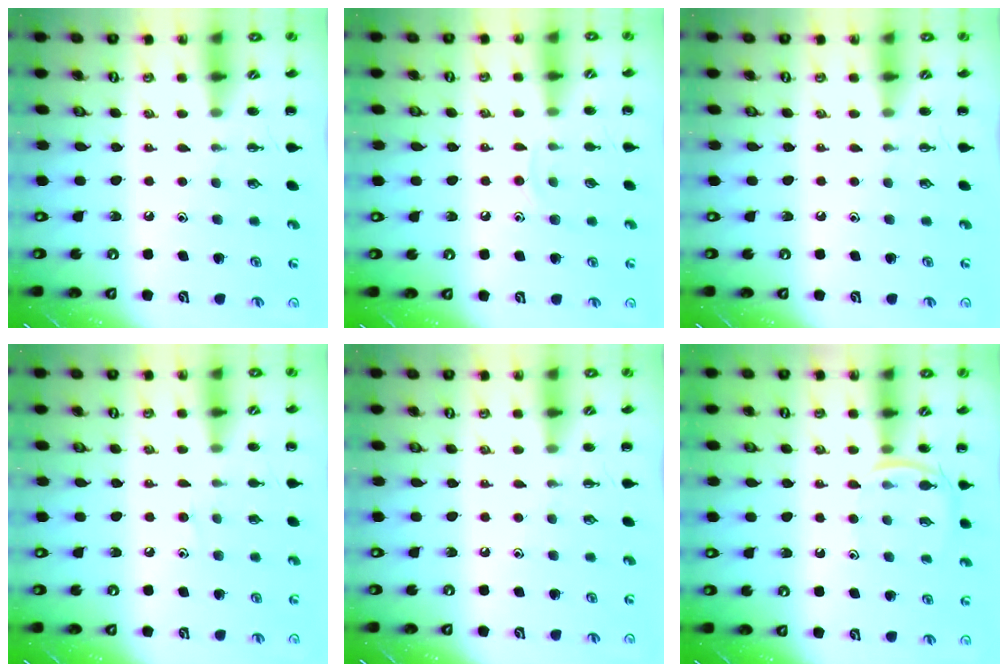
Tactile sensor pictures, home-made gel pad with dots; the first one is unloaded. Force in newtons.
{"total": 5.5, "press": 5.3, "slide": 1.3}
{"total": 0.0}
{"total": 3.7, "press": 3.4, "slide": 1.3}
{"total": 0.0}
{"total": 5.1, "press": 4.8, "slide": 1.5}